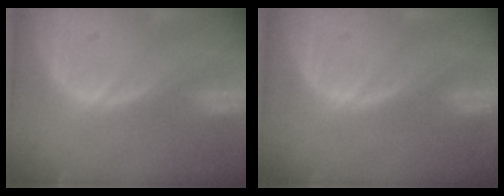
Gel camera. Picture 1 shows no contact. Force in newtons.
{"total": 0.0}